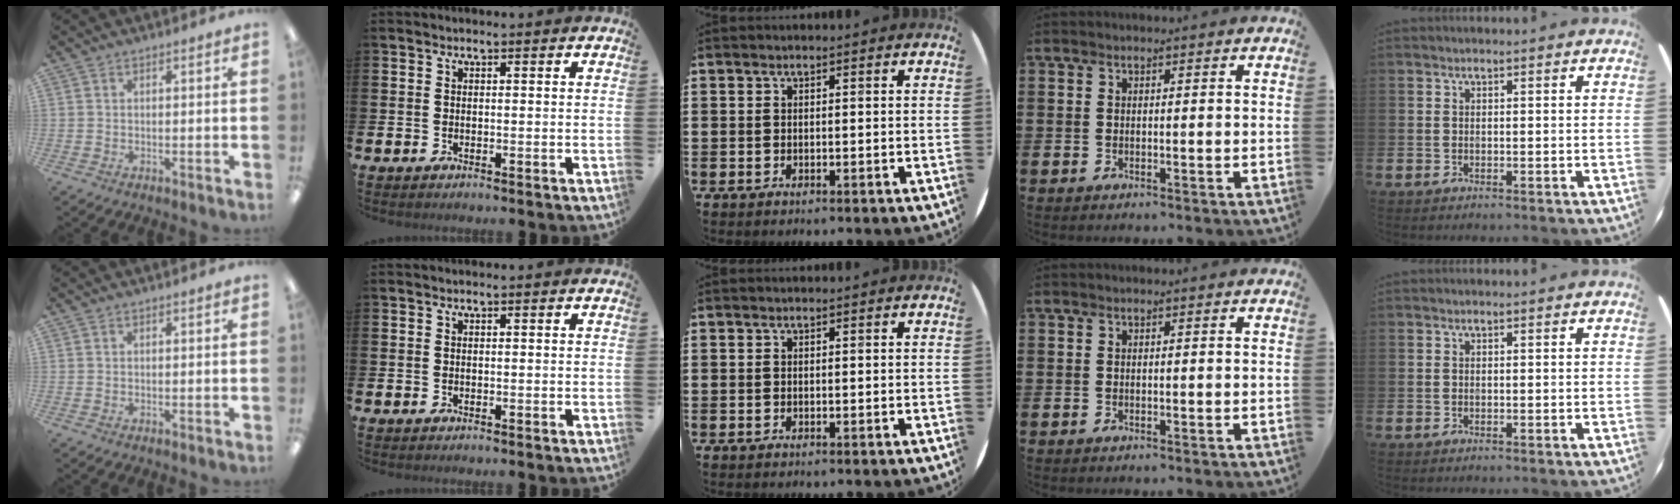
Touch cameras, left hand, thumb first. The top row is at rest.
{}